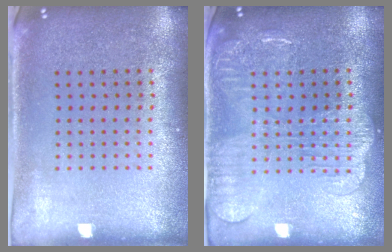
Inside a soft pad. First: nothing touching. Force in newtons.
{"total": 1.9, "press": 1.8, "slide": 0.5}